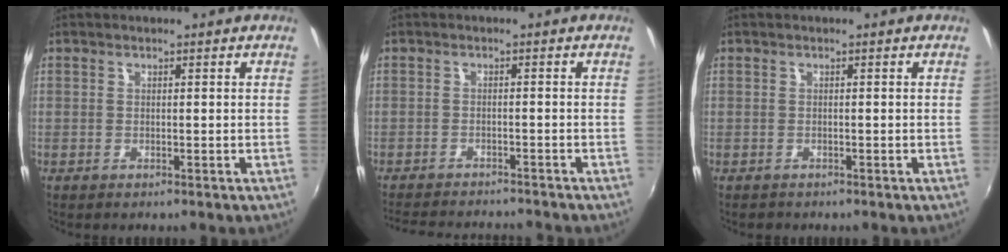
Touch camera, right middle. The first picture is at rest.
{"total": 10.2, "force": [-9.4, 1.6, 3.6], "torque": [-0.087, -0.009, -0.142]}
{"total": 1.0, "force": [-0.8, 0.6, 0.0], "torque": [-0.003, -0.002, -0.012]}